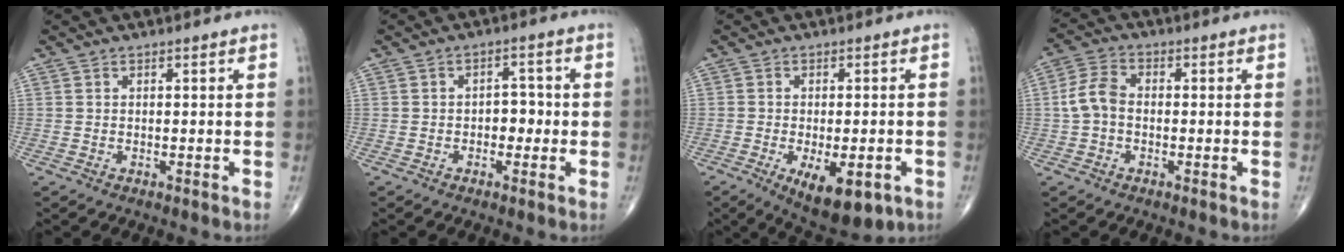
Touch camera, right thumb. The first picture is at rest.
{"total": 3.6, "force": [-0.6, 2.4, 2.6], "torque": [-0.014, 0.012, -0.015]}
{"total": 11.3, "force": [-4.6, 4.9, 9.0], "torque": [-0.127, -0.003, -0.058]}
{"total": 5.7, "force": [-0.5, 3.9, 4.1], "torque": [-0.083, 0.018, -0.019]}